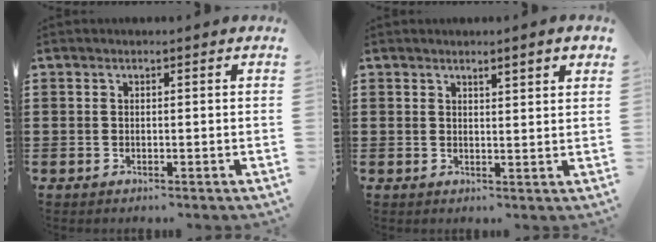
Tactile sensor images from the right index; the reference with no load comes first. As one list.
[{"total": 2.0, "force": [1.7, 0.1, 1.2], "torque": [-0.026, 0.002, 0.030]}]